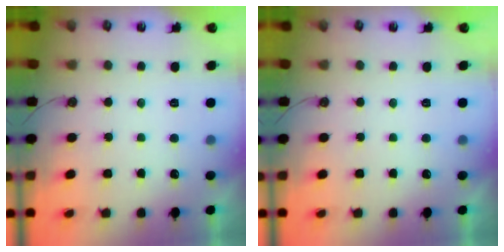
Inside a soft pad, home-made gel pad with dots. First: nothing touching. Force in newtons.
{"total": 0.0}